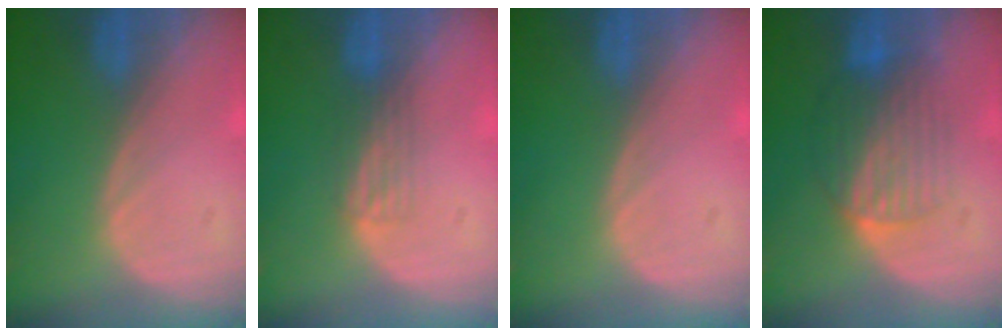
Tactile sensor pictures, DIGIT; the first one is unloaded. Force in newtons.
{"total": 2.5, "press": 2.2, "slide": 1.3}
{"total": 0.0}
{"total": 6.4, "press": 6.3, "slide": 1.1}